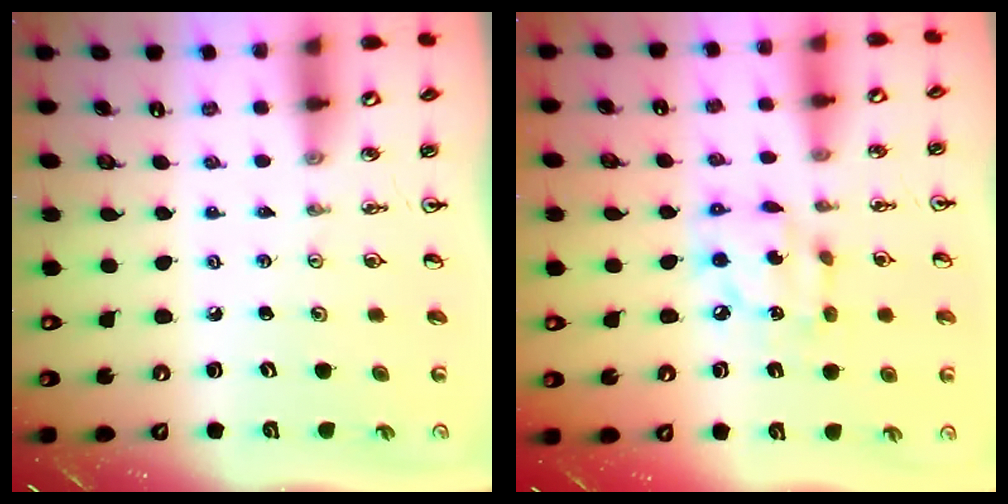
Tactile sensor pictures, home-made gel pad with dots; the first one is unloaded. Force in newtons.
{"total": 10.6, "press": 10.5, "slide": 1.1}